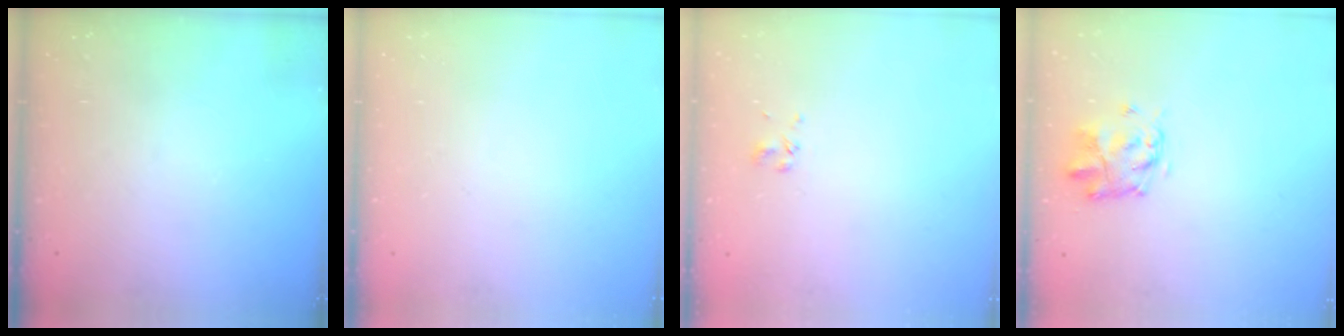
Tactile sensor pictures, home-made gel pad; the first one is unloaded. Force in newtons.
{"total": 0.0}
{"total": 2.5, "press": 2.3, "slide": 0.9}
{"total": 4.1, "press": 4.0, "slide": 1.0}